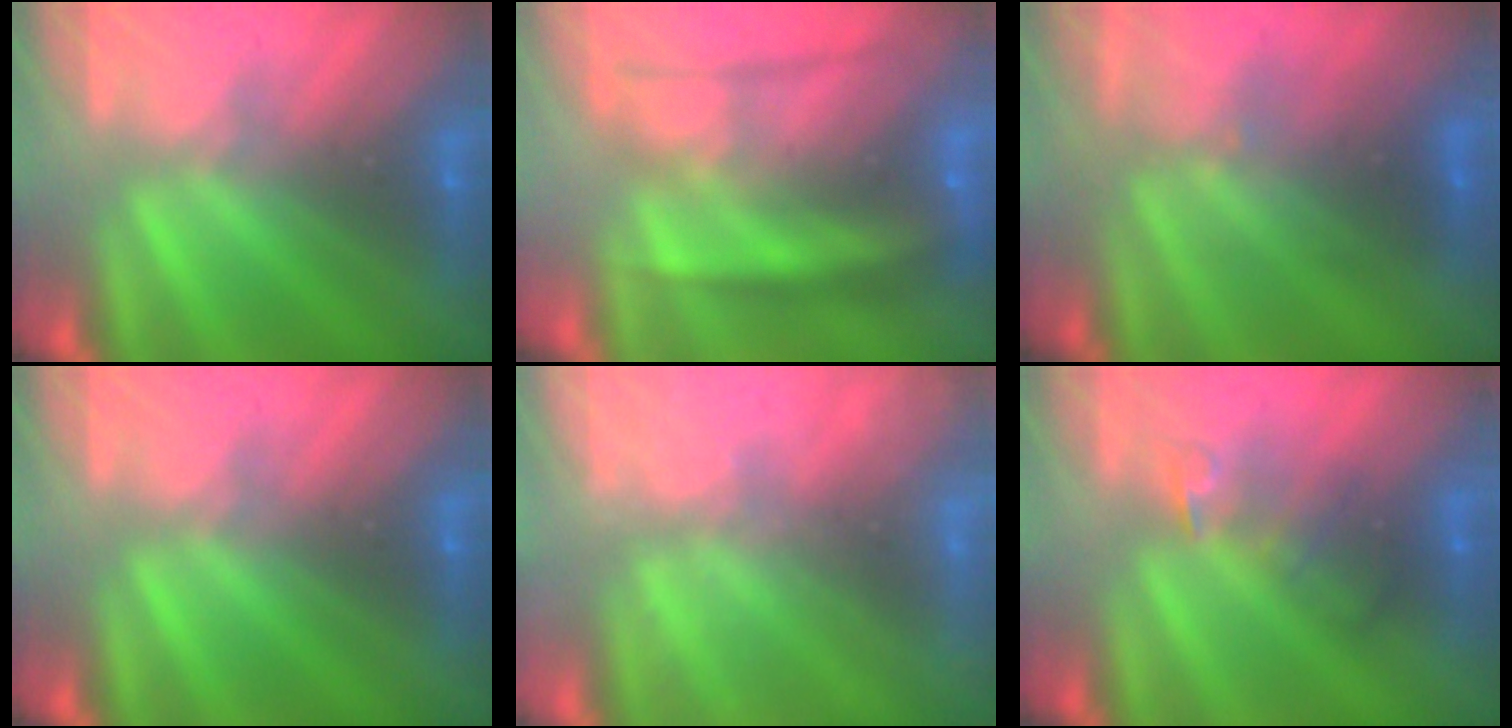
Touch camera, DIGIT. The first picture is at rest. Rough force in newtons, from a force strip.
{"total": 5.8}
{"total": 2.6}
{"total": 0.0}
{"total": 2.4}
{"total": 2.4}